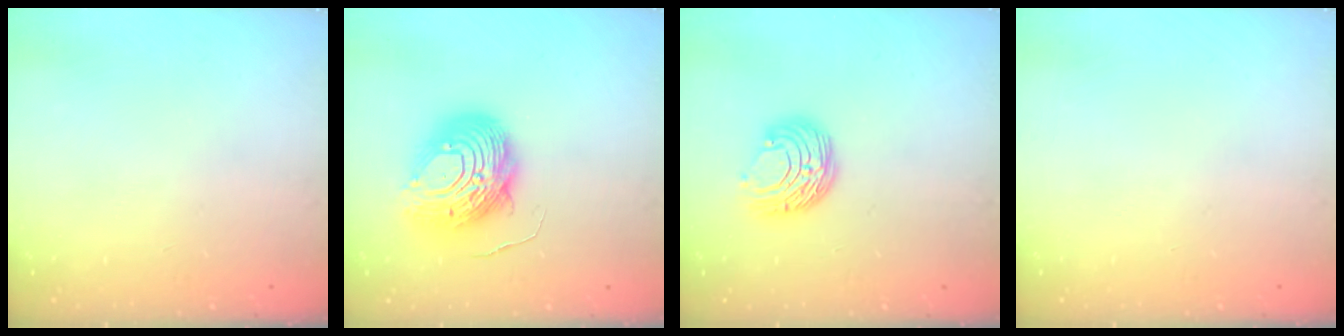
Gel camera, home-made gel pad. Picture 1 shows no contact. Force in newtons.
{"total": 13.2, "press": 13.1, "slide": 1.5}
{"total": 8.7, "press": 8.6, "slide": 0.6}
{"total": 0.0}